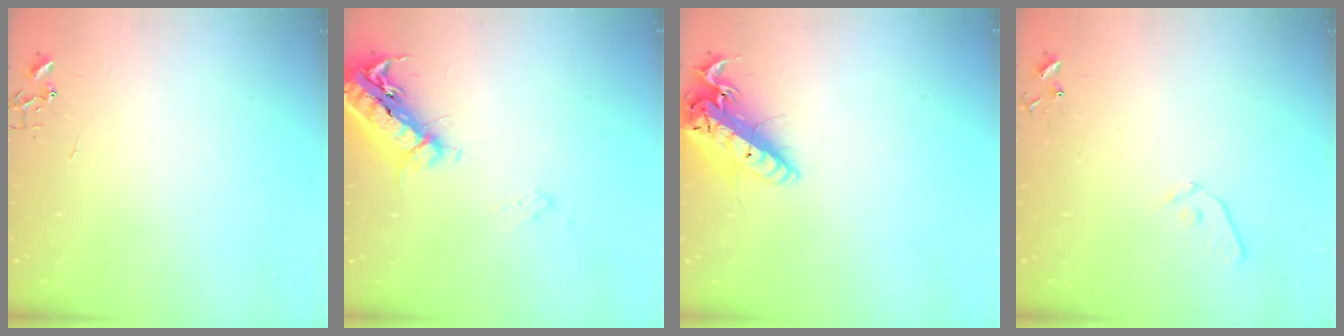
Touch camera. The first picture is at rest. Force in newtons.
{"total": 17.6, "press": 17.3, "slide": 3.5}
{"total": 19.7, "press": 19.5, "slide": 2.7}
{"total": 7.4, "press": 7.4, "slide": 0.6}